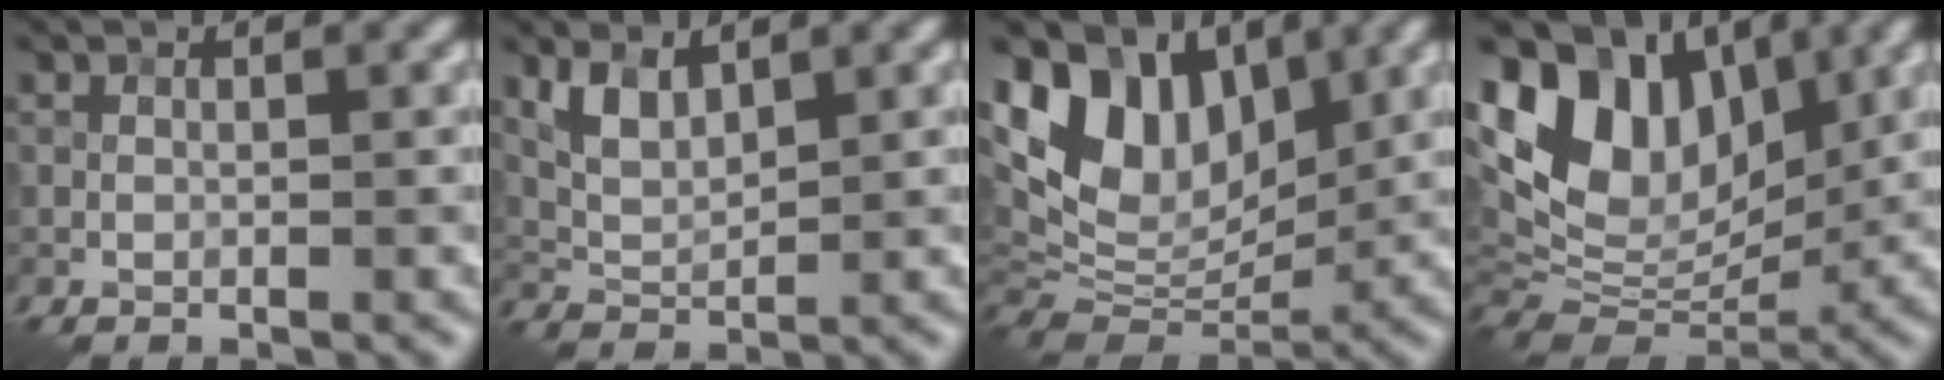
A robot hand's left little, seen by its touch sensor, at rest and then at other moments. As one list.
[{"total": 3.0, "force": [1.8, 1.4, 2.0], "torque": [-0.048, -0.003, 0.039]}, {"total": 10.4, "force": [4.6, 6.8, 6.3], "torque": [-0.120, 0.002, 0.080]}, {"total": 11.5, "force": [4.6, 7.6, 7.2], "torque": [-0.138, 0.010, 0.083]}]